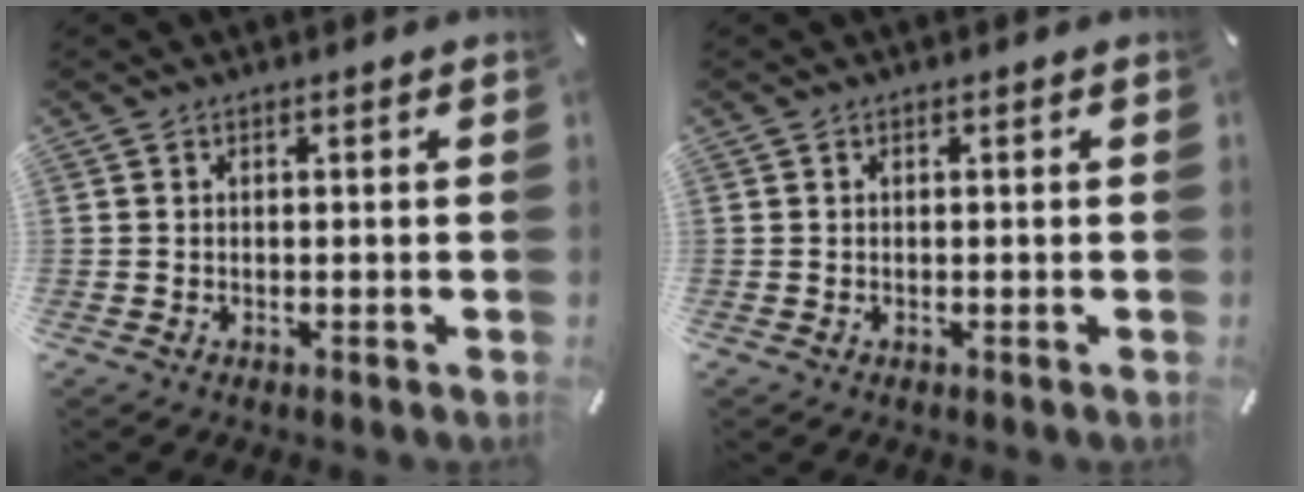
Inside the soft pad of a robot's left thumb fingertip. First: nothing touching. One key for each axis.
{"total": 0.0}